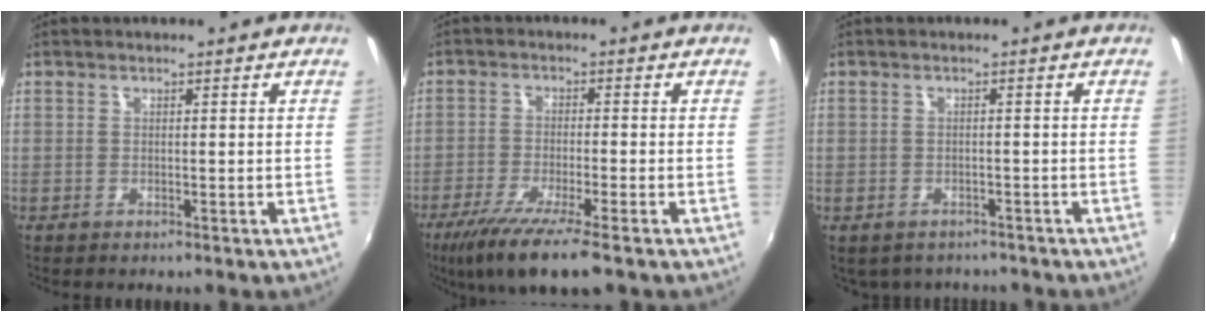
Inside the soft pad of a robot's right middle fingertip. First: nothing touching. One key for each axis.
{"total": 10.7, "fx": -7.2, "fy": 1.2, "fz": 7.8, "tx": -0.167, "ty": -0.037, "tz": -0.128}
{"total": 4.3, "fx": -3.4, "fy": 2.4, "fz": 1.2, "tx": -0.031, "ty": -0.017, "tz": -0.041}